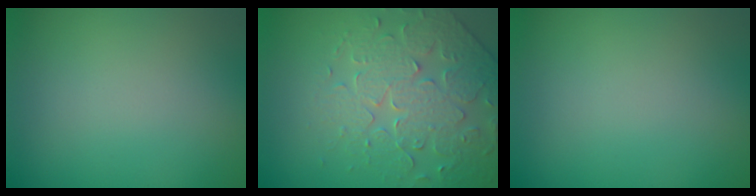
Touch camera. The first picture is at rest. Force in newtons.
{"total": 4.5, "press": 4.5, "slide": 0.4}
{"total": 0.0}